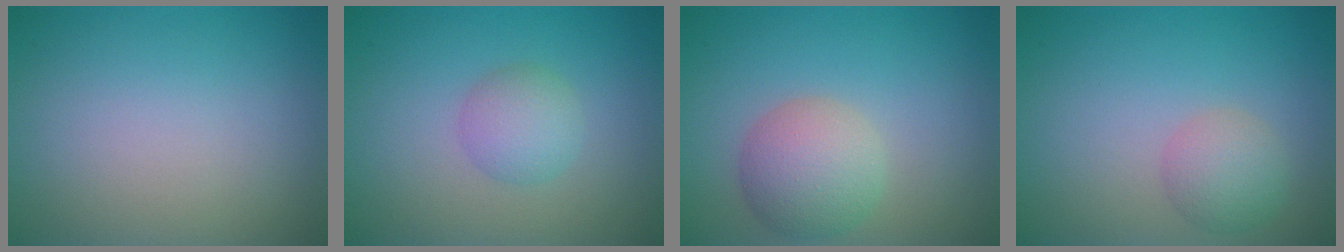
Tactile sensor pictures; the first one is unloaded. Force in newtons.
{"total": 2.4, "press": 2.4, "slide": 0.0}
{"total": 4.4, "press": 4.4, "slide": 0.2}
{"total": 2.6, "press": 2.6, "slide": 0.0}